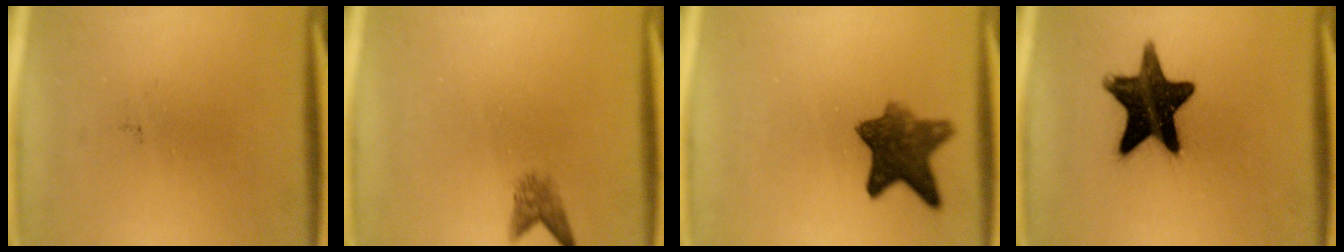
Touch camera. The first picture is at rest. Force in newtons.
{"total": 2.0}
{"total": 8.4}
{"total": 15.7}